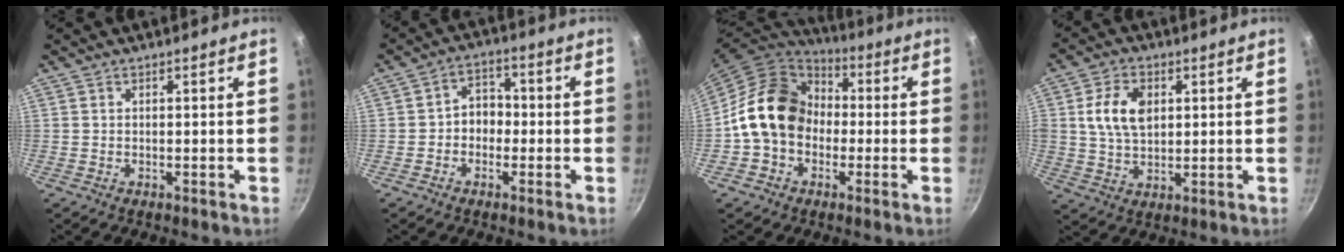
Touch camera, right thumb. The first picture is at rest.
{"total": 5.4, "force": [-1.0, 4.4, 3.0], "torque": [-0.006, 0.022, -0.024]}
{"total": 16.3, "force": [-0.8, 13.2, 9.6], "torque": [-0.130, 0.045, -0.028]}
{"total": 9.3, "force": [2.2, 6.2, 6.6], "torque": [-0.111, -0.003, 0.041]}